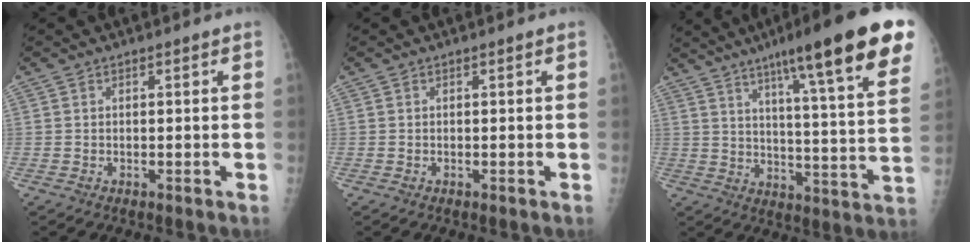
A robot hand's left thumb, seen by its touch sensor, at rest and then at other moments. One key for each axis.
{"total": 0.0}
{"total": 25.3, "fx": 15.4, "fy": 3.2, "fz": 19.8, "tx": -0.273, "ty": -0.043, "tz": 0.214}